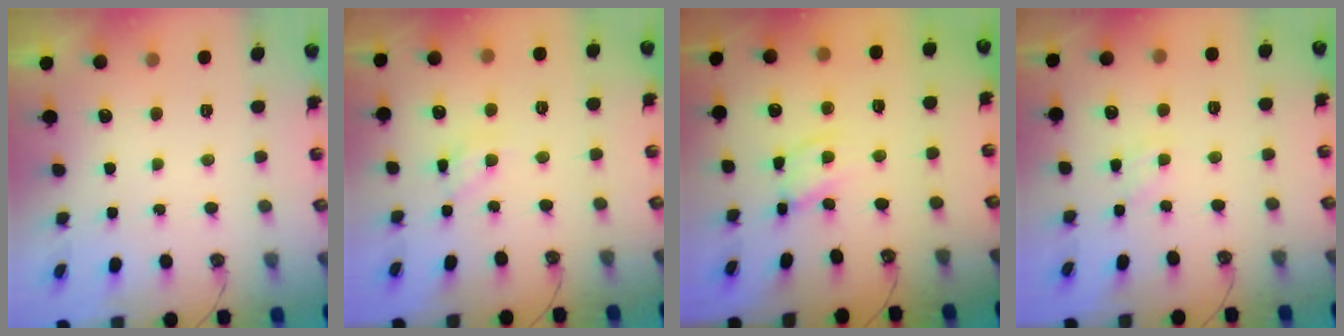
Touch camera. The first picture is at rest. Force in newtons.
{"total": 5.9, "press": 5.9, "slide": 0.3}
{"total": 5.2, "press": 5.2, "slide": 0.3}
{"total": 2.2, "press": 2.1, "slide": 0.3}